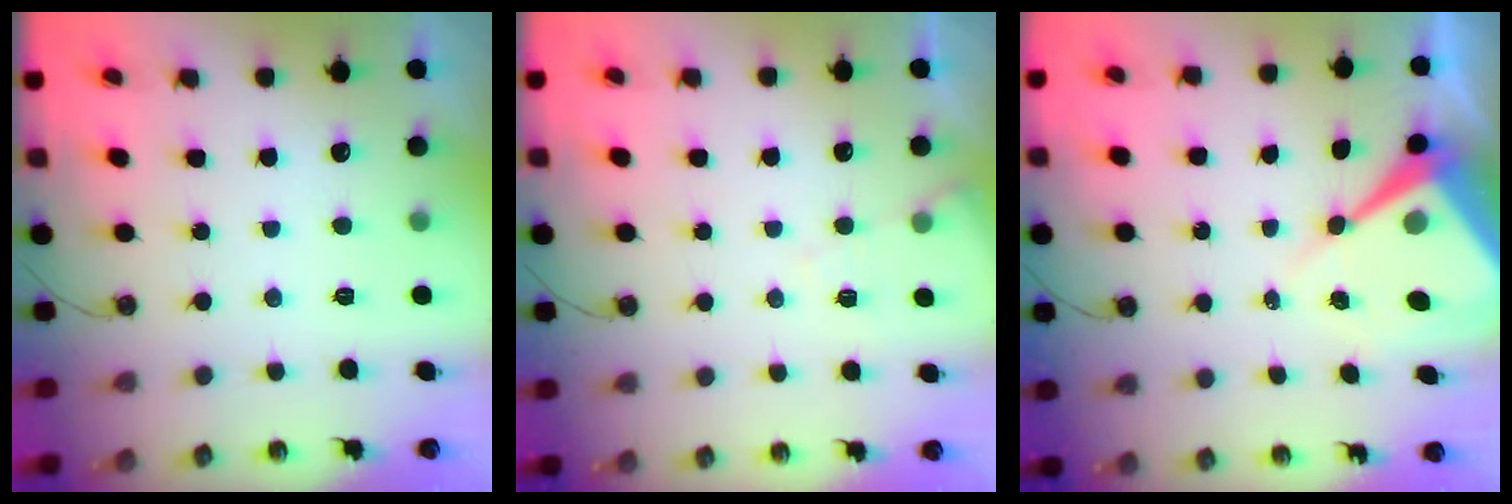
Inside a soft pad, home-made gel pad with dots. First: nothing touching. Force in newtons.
{"total": 5.6, "press": 5.5, "slide": 0.8}
{"total": 11.5, "press": 11.4, "slide": 1.0}